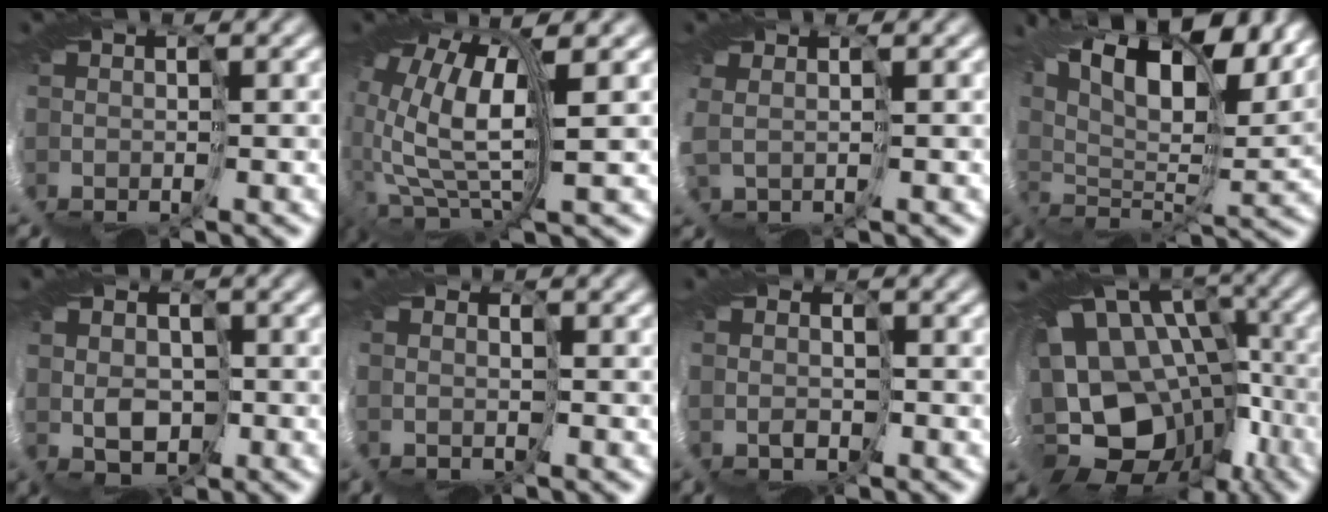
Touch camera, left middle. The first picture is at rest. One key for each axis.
{"total": 7.5, "fx": 2.2, "fy": 2.7, "fz": 6.6, "tx": -0.165, "ty": -0.026, "tz": 0.056}
{"total": 2.6, "fx": 2.5, "fy": -0.7, "fz": 0.0, "tx": -0.010, "ty": 0.014, "tz": 0.042}
{"total": 15.1, "fx": 11.4, "fy": 3.8, "fz": 9.2, "tx": -0.181, "ty": 0.046, "tz": 0.178}
{"total": 2.2, "fx": 1.5, "fy": 1.4, "fz": 0.7, "tx": -0.012, "ty": 0.006, "tz": 0.021}
{"total": 1.8, "fx": 1.7, "fy": 0.1, "fz": -0.6, "tx": 0.007, "ty": -0.008, "tz": 0.036}
{"total": 2.1, "fx": 1.9, "fy": -0.2, "fz": -1.0, "tx": 0.014, "ty": -0.002, "tz": 0.034}
{"total": 14.9, "fx": 0.2, "fy": 11.7, "fz": 9.1, "tx": -0.150, "ty": -0.015, "tz": 0.026}